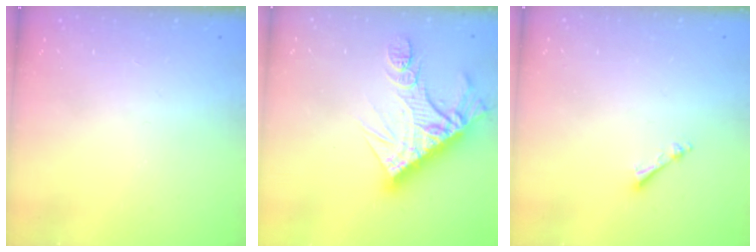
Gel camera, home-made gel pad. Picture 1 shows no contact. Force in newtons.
{"total": 16.2, "press": 16.2, "slide": 1.5}
{"total": 2.4, "press": 2.3, "slide": 0.4}